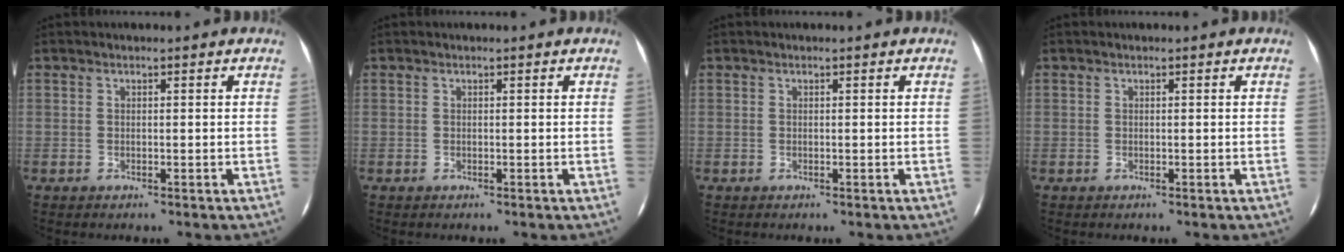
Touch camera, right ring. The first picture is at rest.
{"total": 0.0}
{"total": 0.0}
{"total": 0.0}